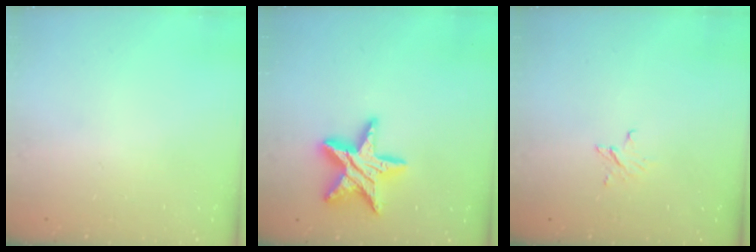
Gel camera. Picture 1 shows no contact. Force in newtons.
{"total": 17.5, "press": 17.5, "slide": 1.4}
{"total": 2.4, "press": 2.4, "slide": 0.2}